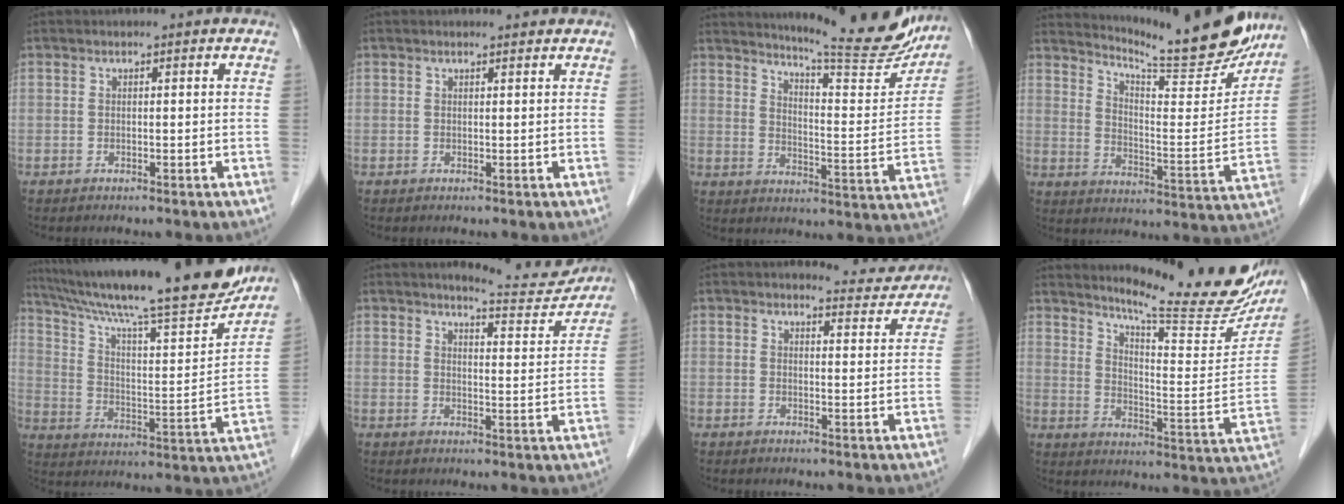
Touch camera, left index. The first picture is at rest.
{"total": 1.3, "force": [1.3, 0.1, 0.1], "torque": [-0.011, 0.001, 0.018]}
{"total": 18.6, "force": [17.1, 1.4, 7.1], "torque": [-0.102, -0.070, 0.215]}
{"total": 18.3, "force": [16.9, 0.6, 7.2], "torque": [-0.113, -0.066, 0.229]}
{"total": 25.6, "force": [21.9, 1.6, 13.2], "torque": [-0.224, -0.025, 0.323]}
{"total": 8.1, "force": [8.0, 0.7, 1.2], "torque": [-0.015, -0.019, 0.098]}
{"total": 4.3, "force": [4.3, 0.5, -0.3], "torque": [-0.001, -0.014, 0.047]}
{"total": 20.1, "force": [17.6, 1.9, 9.5], "torque": [-0.143, -0.070, 0.229]}